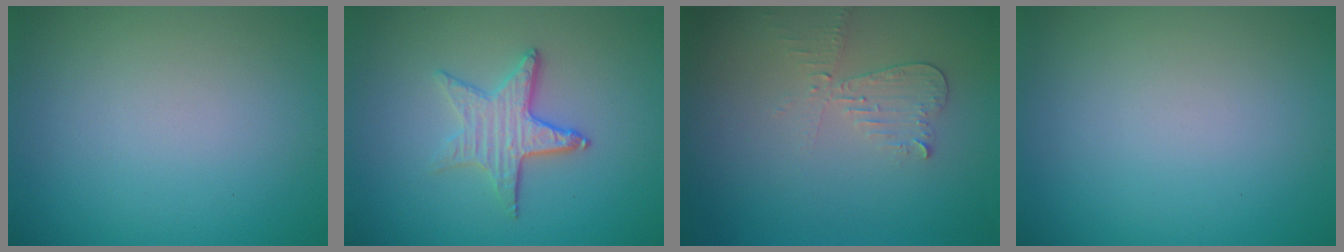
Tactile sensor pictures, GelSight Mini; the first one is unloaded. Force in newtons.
{"total": 3.6, "press": 2.9, "slide": 2.2}
{"total": 2.1, "press": 2.1, "slide": 0.1}
{"total": 0.0}